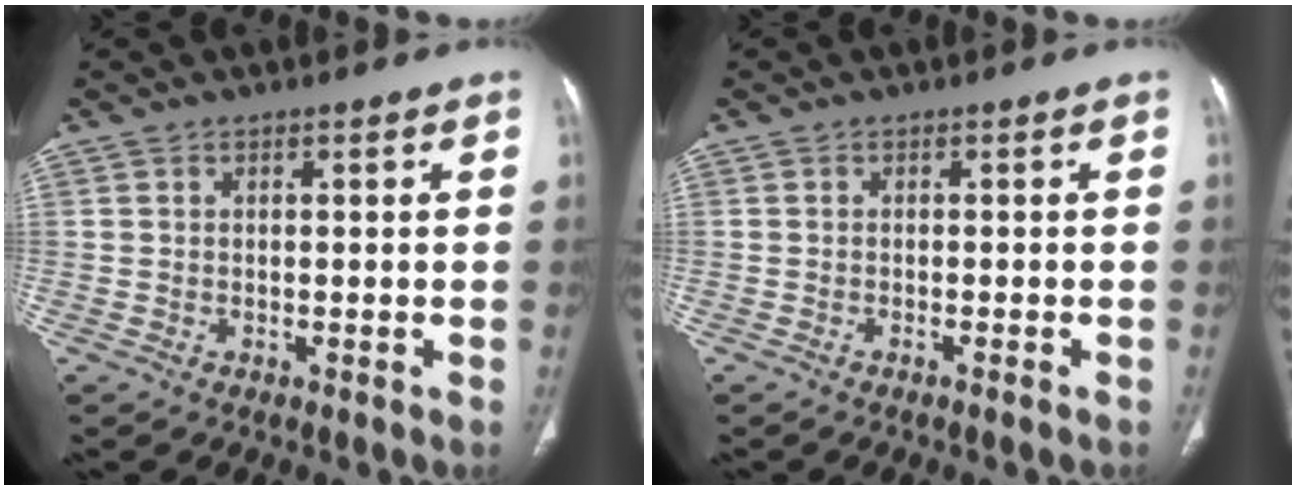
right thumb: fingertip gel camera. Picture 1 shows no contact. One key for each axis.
{"total": 1.5, "fx": -1.1, "fy": -0.1, "fz": 1.0, "tx": -0.017, "ty": -0.001, "tz": -0.012}